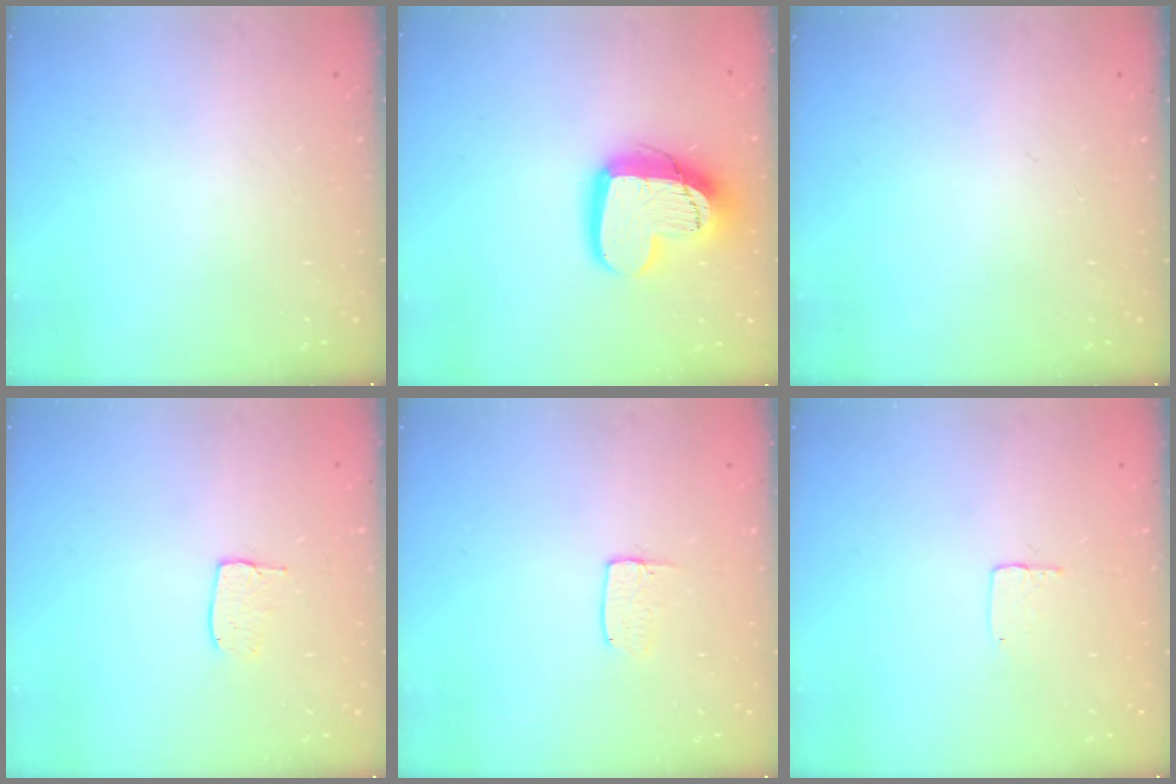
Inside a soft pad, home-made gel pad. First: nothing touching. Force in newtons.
{"total": 16.2, "press": 16.1, "slide": 1.3}
{"total": 0.0}
{"total": 5.5, "press": 5.5, "slide": 0.3}
{"total": 3.6, "press": 3.6, "slide": 0.3}
{"total": 3.5, "press": 3.5, "slide": 0.2}